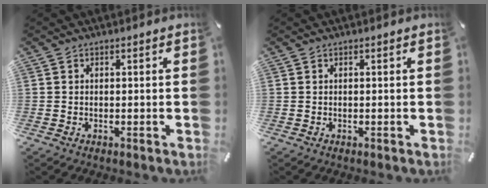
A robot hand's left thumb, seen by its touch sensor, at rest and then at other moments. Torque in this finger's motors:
{"motor_torque": [-0.23, -0.15, -0.07, 0.13, -0.02]}